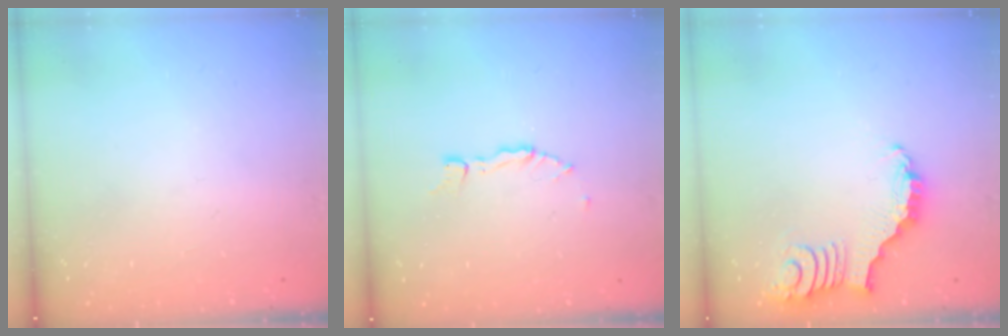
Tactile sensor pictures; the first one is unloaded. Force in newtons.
{"total": 2.8, "press": 2.8, "slide": 0.2}
{"total": 3.0, "press": 2.9, "slide": 0.7}